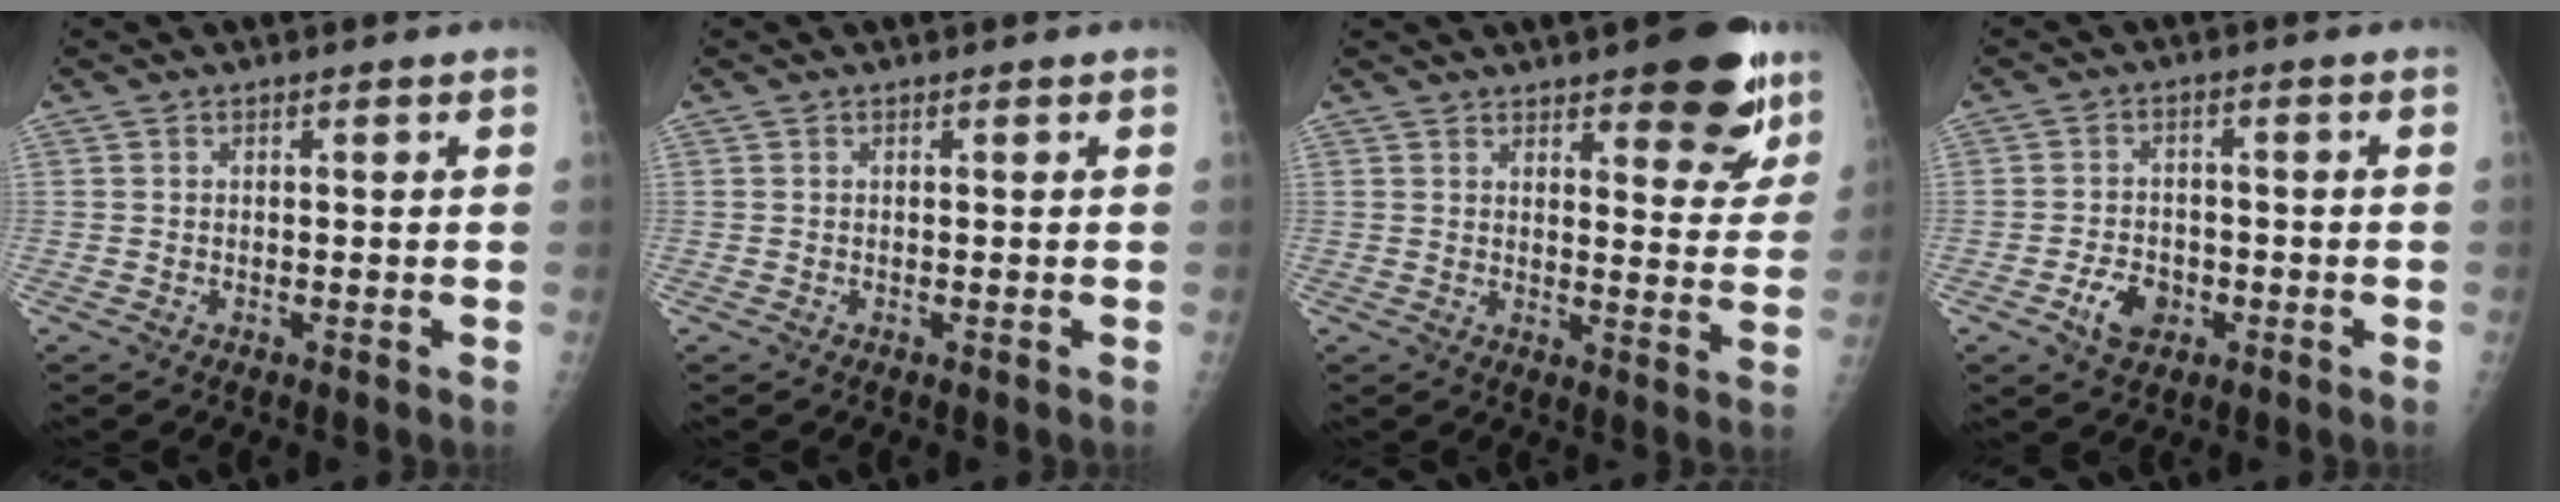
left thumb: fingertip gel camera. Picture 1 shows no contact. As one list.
[{"total": 0.0}, {"total": 13.0, "force": [8.1, 4.7, 9.0], "torque": [-0.067, -0.043, 0.105]}, {"total": 5.7, "force": [-2.4, 4.0, 3.2], "torque": [-0.041, 0.014, -0.039]}]